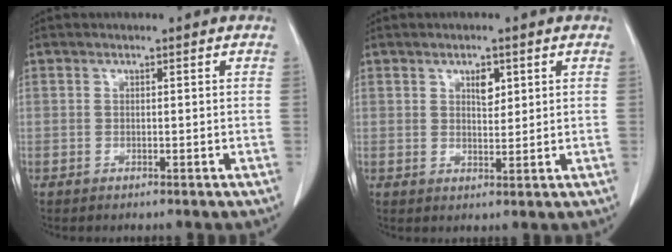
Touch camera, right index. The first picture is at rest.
{"total": 2.6, "force": [1.3, 1.3, 1.9], "torque": [-0.030, -0.002, 0.023]}